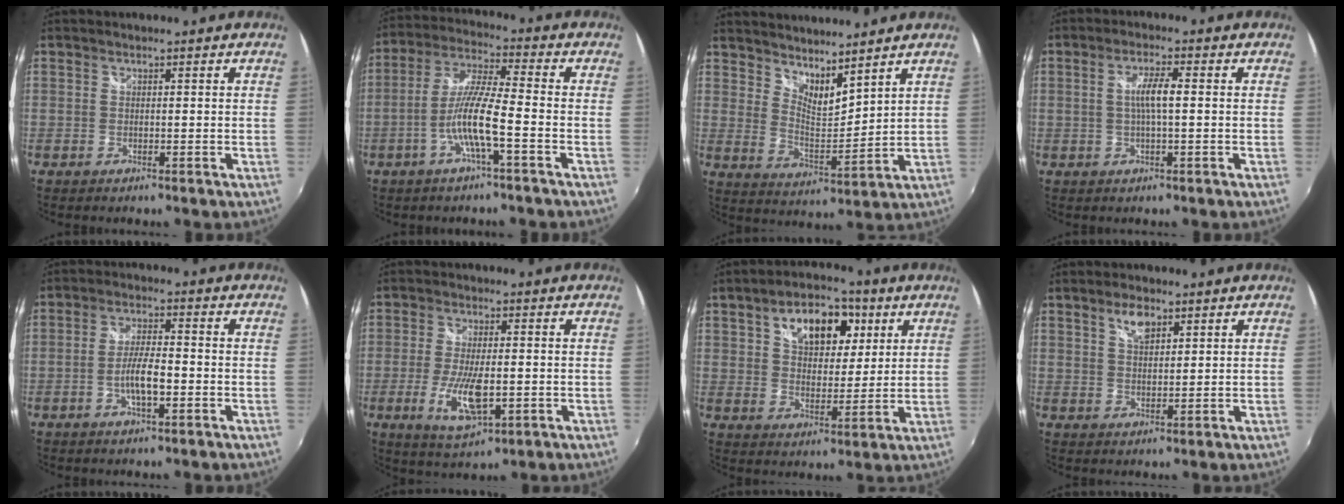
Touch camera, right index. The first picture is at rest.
{"total": 9.4, "force": [-3.6, 0.3, 8.7], "torque": [-0.185, 0.004, -0.071]}
{"total": 8.6, "force": [7.4, 2.0, 4.0], "torque": [-0.058, -0.007, 0.132]}
{"total": 4.2, "force": [0.1, 0.5, 4.2], "torque": [-0.079, 0.003, 0.002]}
{"total": 5.9, "force": [-1.9, 1.4, 5.4], "torque": [-0.105, 0.002, -0.035]}
{"total": 9.4, "force": [-2.3, 3.4, 8.4], "torque": [-0.171, -0.016, -0.041]}
{"total": 13.6, "force": [5.9, 8.2, 9.1], "torque": [-0.152, 0.028, 0.095]}
{"total": 4.2, "force": [2.5, 1.9, 2.8], "torque": [-0.049, 0.005, 0.045]}